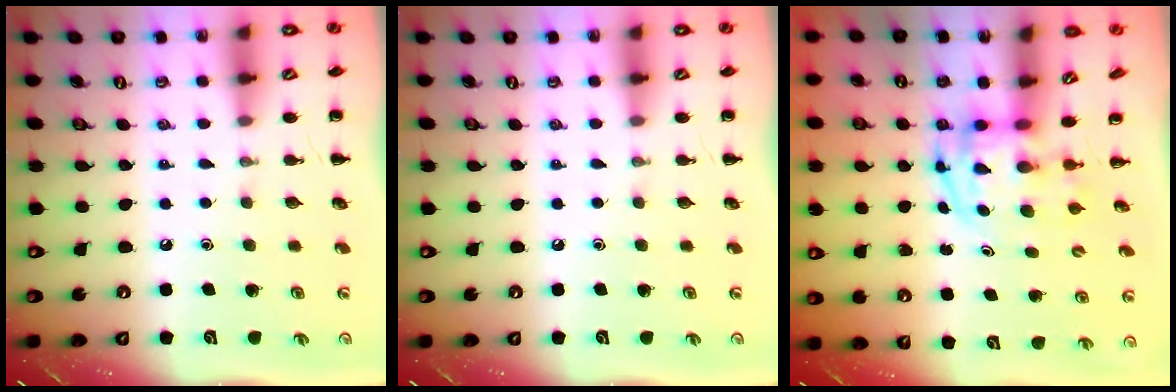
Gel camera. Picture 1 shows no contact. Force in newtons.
{"total": 0.0}
{"total": 3.7, "press": 3.6, "slide": 0.6}